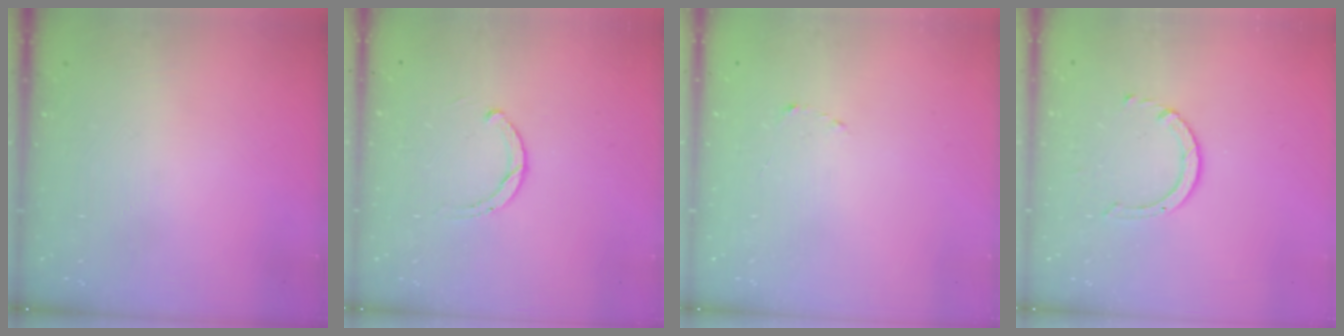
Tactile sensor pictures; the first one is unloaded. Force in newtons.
{"total": 1.9, "press": 1.9, "slide": 0.2}
{"total": 1.5, "press": 1.5, "slide": 0.2}
{"total": 3.6, "press": 3.6, "slide": 0.5}